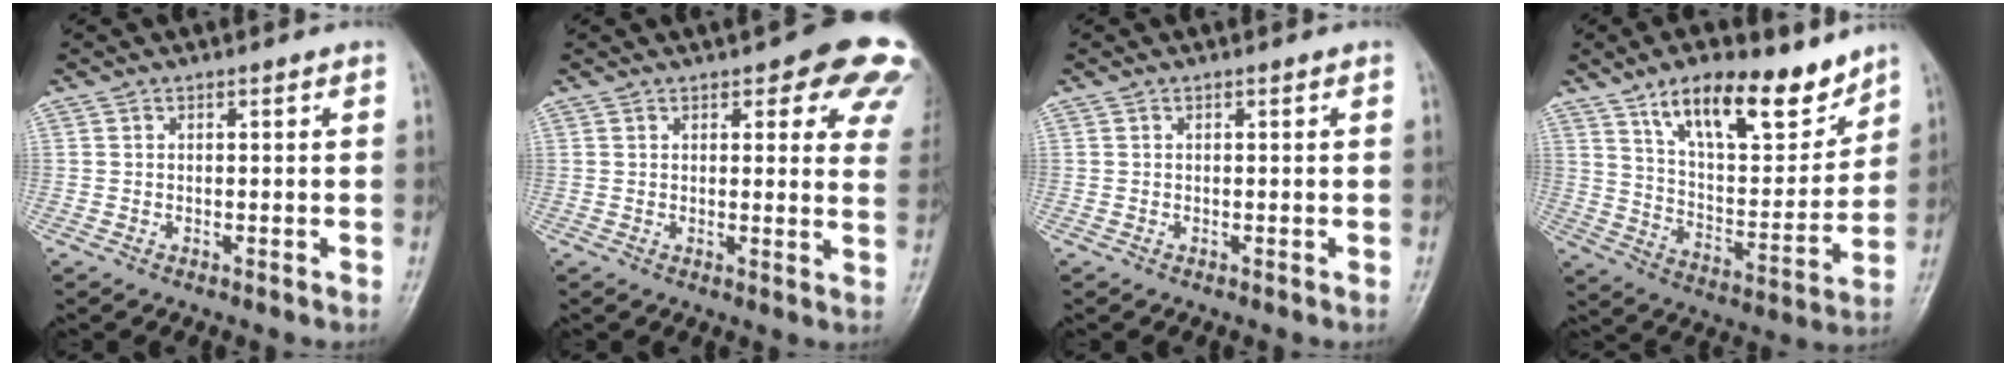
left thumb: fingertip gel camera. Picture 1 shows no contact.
{"total": 13.5, "force": [8.7, 5.3, 8.8], "torque": [-0.050, -0.030, 0.079]}
{"total": 0.0}
{"total": 18.3, "force": [12.3, 7.2, 11.3], "torque": [-0.134, -0.073, 0.212]}